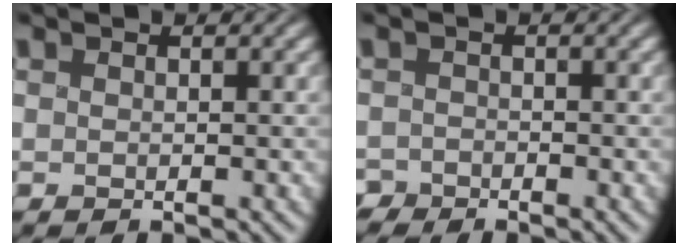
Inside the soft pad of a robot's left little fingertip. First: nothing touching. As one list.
[{"total": 1.3, "force": [-1.2, 0.4, -0.3], "torque": [0.019, 0.001, -0.033]}]